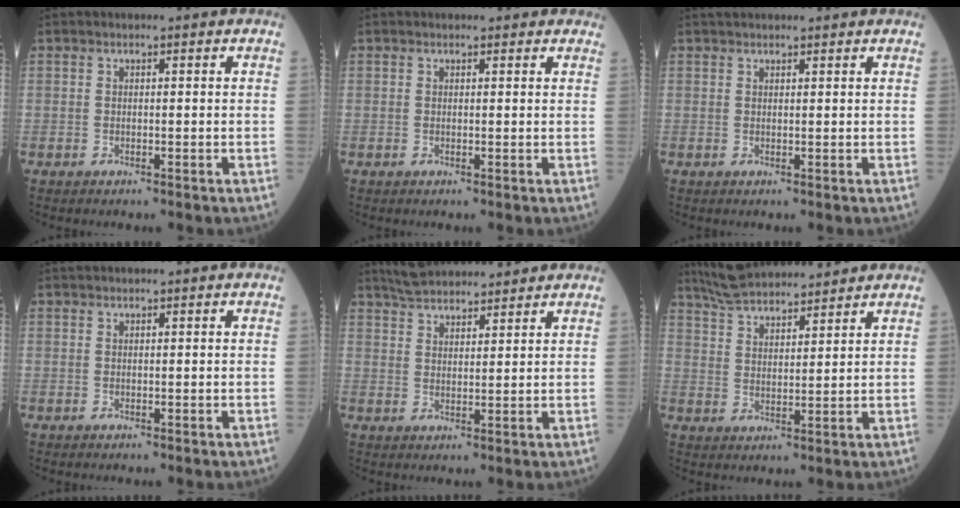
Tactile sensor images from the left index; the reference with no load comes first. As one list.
[{"total": 2.5, "force": [2.1, 1.0, 0.7], "torque": [-0.006, 0.013, 0.016]}, {"total": 4.0, "force": [3.6, 0.7, 1.5], "torque": [-0.017, 0.035, 0.052]}, {"total": 0.7, "force": [0.7, 0.0, 0.2], "torque": [-0.008, 0.015, 0.017]}, {"total": 8.4, "force": [7.9, 1.6, 2.6], "torque": [-0.048, 0.025, 0.134]}, {"total": 11.4, "force": [10.5, 1.8, 3.9], "torque": [-0.073, 0.022, 0.182]}]